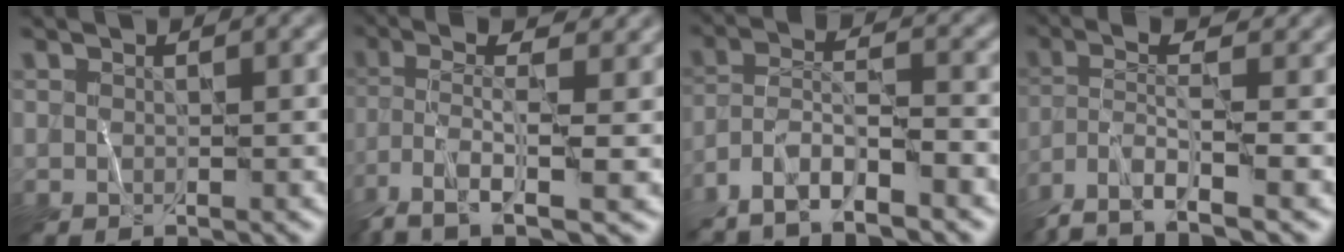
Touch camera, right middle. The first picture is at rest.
{"total": 6.8, "force": [-2.8, 1.8, 5.9], "torque": [-0.121, 0.013, -0.058]}
{"total": 6.5, "force": [-4.8, 1.4, 4.1], "torque": [-0.072, 0.005, -0.093]}
{"total": 6.9, "force": [-4.3, 1.5, 5.1], "torque": [-0.097, 0.003, -0.089]}